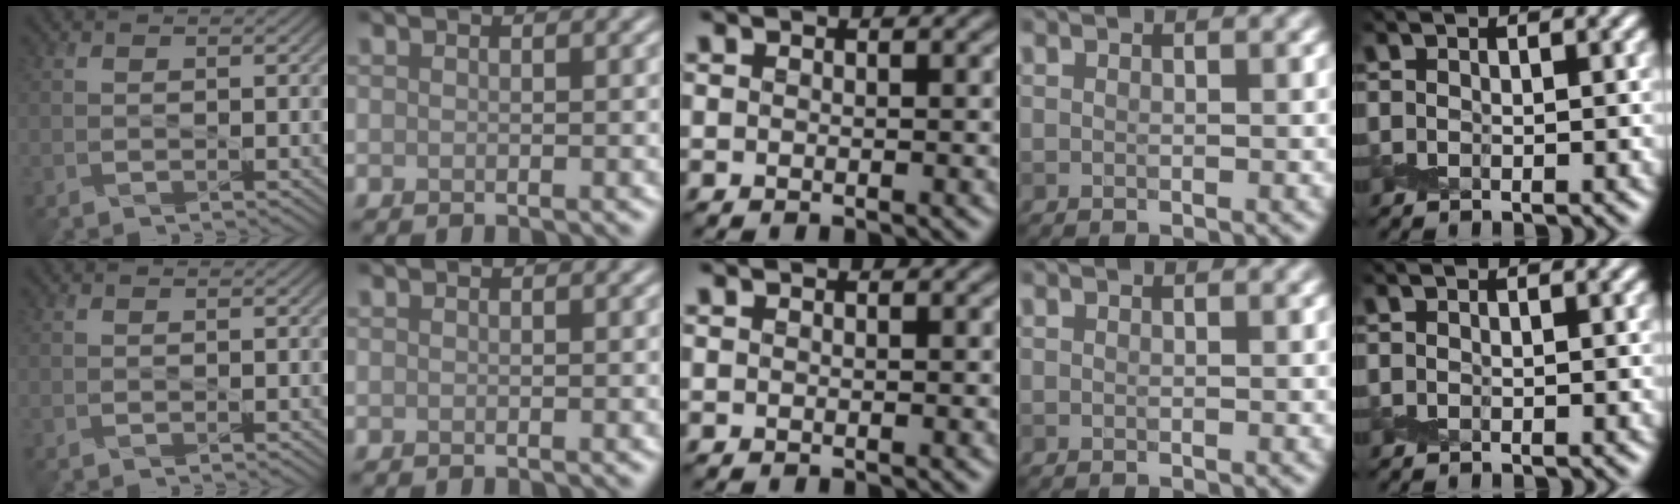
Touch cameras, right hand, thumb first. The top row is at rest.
{}